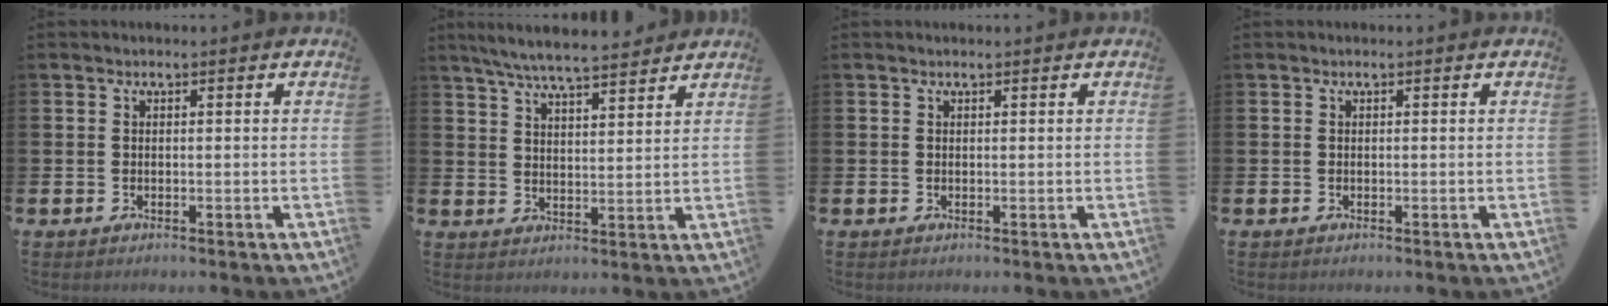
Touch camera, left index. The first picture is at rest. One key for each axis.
{"total": 6.3, "fx": 6.0, "fy": 0.4, "fz": 1.9, "tx": -0.052, "ty": -0.027, "tz": 0.107}
{"total": 0.0}
{"total": 0.0}